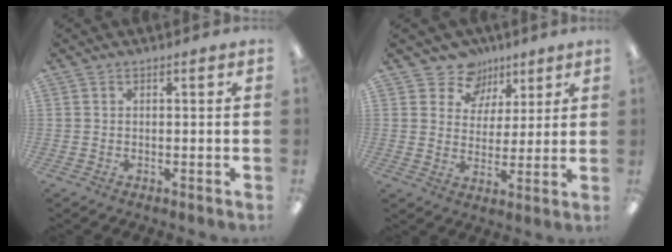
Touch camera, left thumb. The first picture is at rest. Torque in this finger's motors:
{"motor_torque": [0.03, 0.04, -0.19, -0.16, -0.10]}